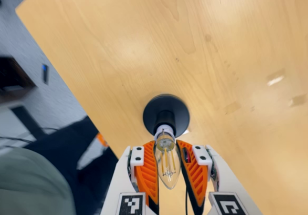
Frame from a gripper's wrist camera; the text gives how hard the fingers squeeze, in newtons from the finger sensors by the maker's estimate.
{"total": 17.3, "left": 17.3, "right": 17.4}